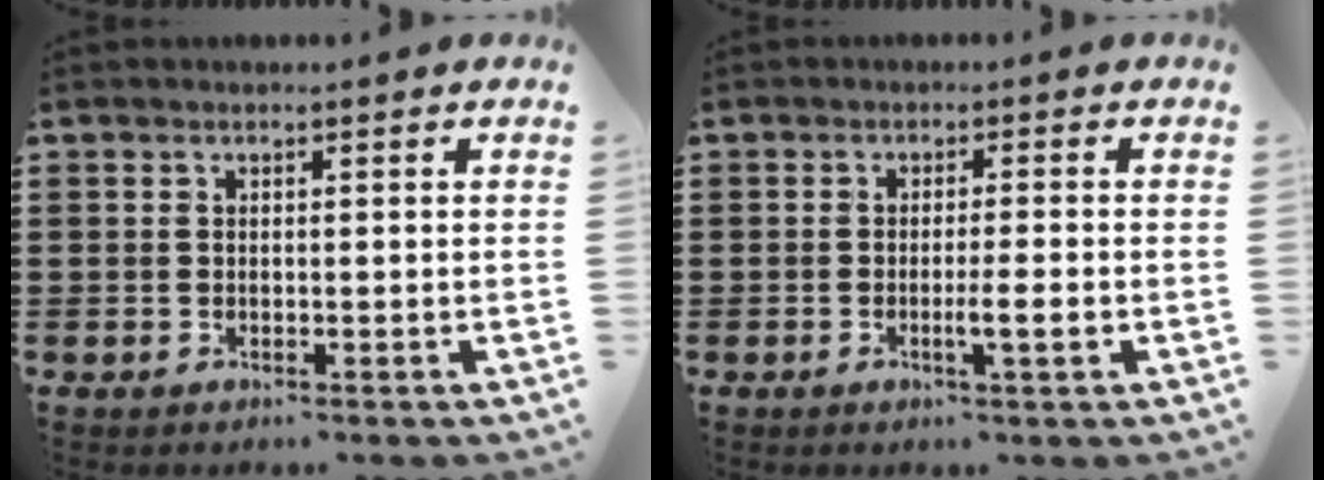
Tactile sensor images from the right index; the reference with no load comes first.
{"total": 3.7, "force": [-1.3, 0.0, 3.5], "torque": [-0.057, -0.008, -0.023]}